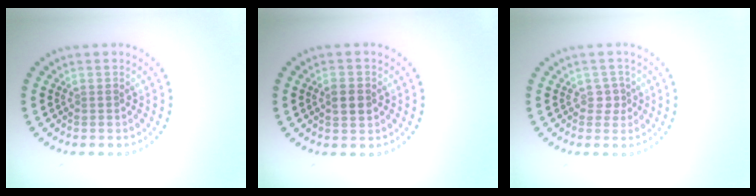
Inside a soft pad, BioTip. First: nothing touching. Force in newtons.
{"total": 2.2, "press": 2.2, "slide": 0.2}
{"total": 1.1, "press": 0.9, "slide": 0.6}